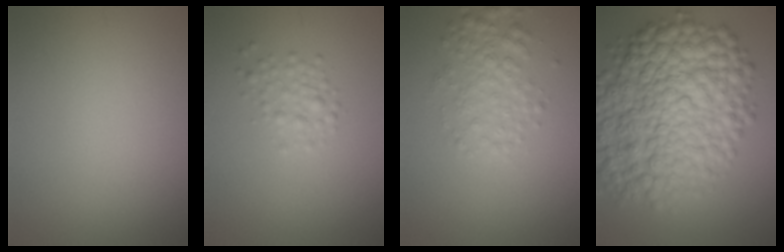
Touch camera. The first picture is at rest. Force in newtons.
{"total": 1.8, "press": 1.8, "slide": 0.0}
{"total": 2.9, "press": 2.9, "slide": 0.1}
{"total": 12.1, "press": 12.1, "slide": 0.2}